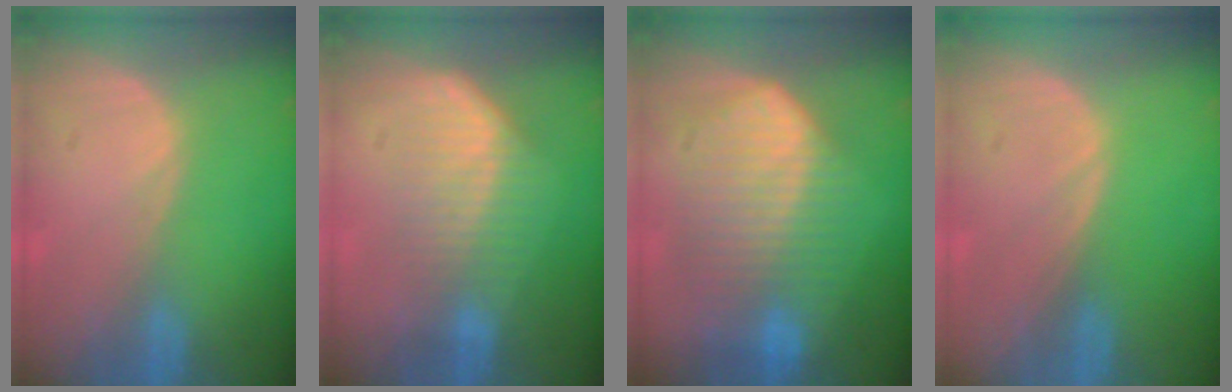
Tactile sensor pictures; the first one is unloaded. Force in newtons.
{"total": 7.6, "press": 6.5, "slide": 3.9}
{"total": 10.5, "press": 10.4, "slide": 0.6}
{"total": 0.0}